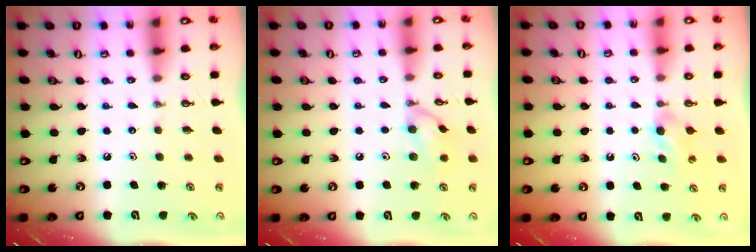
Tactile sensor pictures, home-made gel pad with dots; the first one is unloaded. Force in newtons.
{"total": 9.4, "press": 9.3, "slide": 1.5}
{"total": 4.0, "press": 4.0, "slide": 0.4}